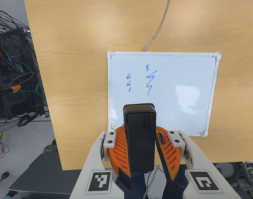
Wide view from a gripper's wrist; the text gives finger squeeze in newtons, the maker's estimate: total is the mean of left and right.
{"total": 7.5, "left": 8.1, "right": 7.0}